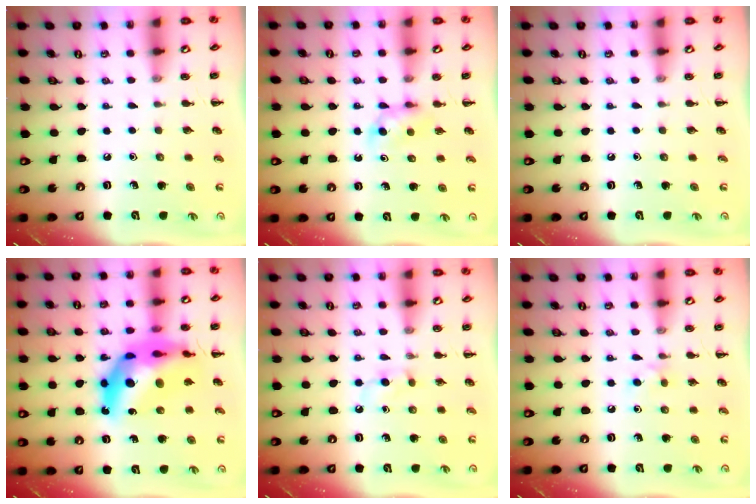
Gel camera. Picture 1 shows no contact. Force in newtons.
{"total": 4.9, "press": 4.7, "slide": 1.5}
{"total": 0.0}
{"total": 18.4, "press": 17.7, "slide": 5.1}
{"total": 2.7, "press": 2.5, "slide": 1.2}
{"total": 4.1, "press": 3.8, "slide": 1.6}